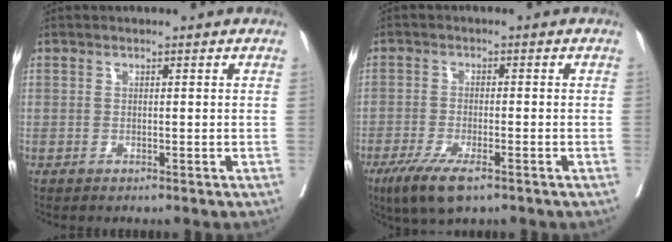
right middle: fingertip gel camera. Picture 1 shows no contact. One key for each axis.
{"total": 6.8, "fx": -4.3, "fy": 1.6, "fz": 5.0, "tx": -0.090, "ty": -0.015, "tz": -0.073}